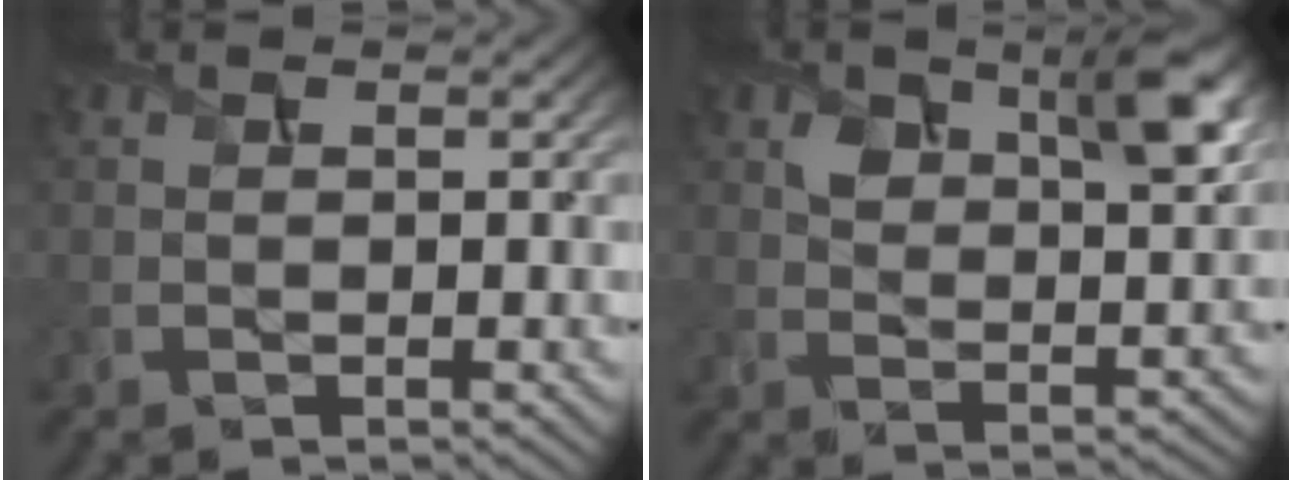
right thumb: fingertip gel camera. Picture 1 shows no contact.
{"total": 7.1, "force": [3.4, 3.7, 5.0], "torque": [-0.083, -0.012, 0.057]}